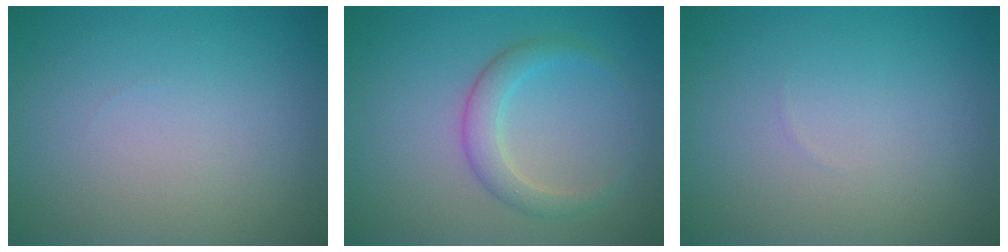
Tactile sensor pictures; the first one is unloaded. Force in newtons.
{"total": 2.6, "press": 2.6, "slide": 0.1}
{"total": 0.0}